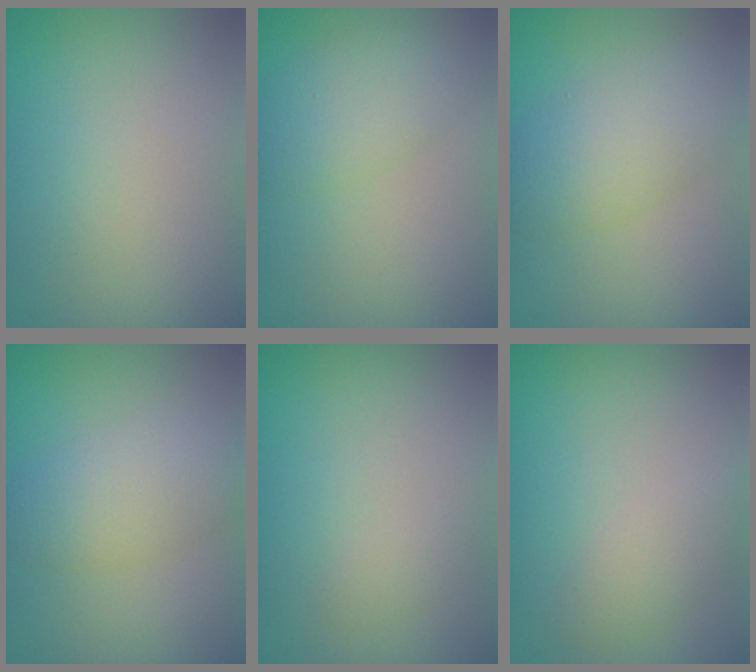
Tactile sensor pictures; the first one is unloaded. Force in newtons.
{"total": 4.2, "press": 4.2, "slide": 0.2}
{"total": 4.9, "press": 4.9, "slide": 0.2}
{"total": 2.4, "press": 2.4, "slide": 0.3}
{"total": 0.8, "press": 0.8, "slide": 0.0}
{"total": 2.1, "press": 2.1, "slide": 0.1}